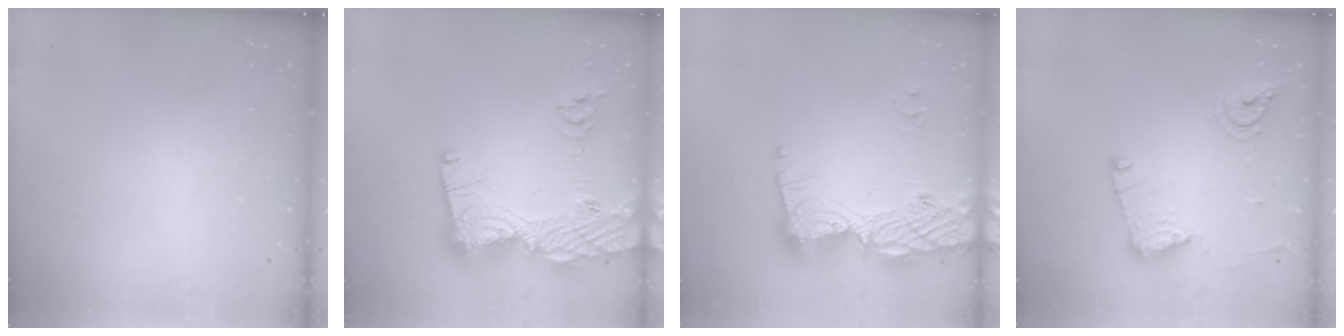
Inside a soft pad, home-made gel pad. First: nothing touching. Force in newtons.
{"total": 19.9, "press": 19.7, "slide": 2.1}
{"total": 18.1, "press": 18.0, "slide": 1.8}
{"total": 12.6, "press": 12.5, "slide": 1.2}